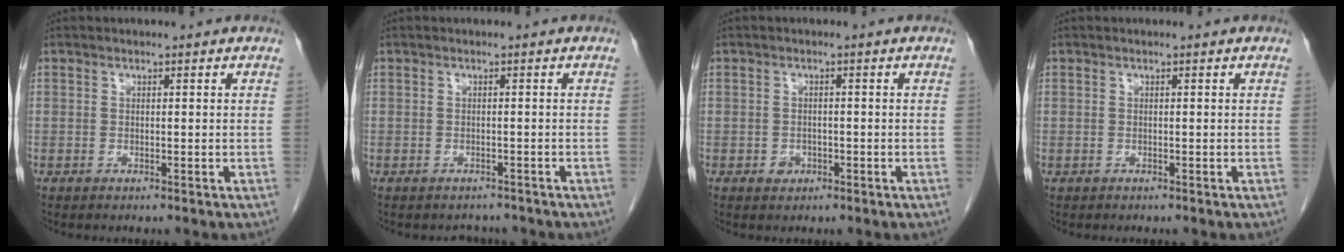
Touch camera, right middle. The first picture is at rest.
{"total": 2.3, "force": [-2.1, 1.1, -0.2], "torque": [-0.002, 0.001, -0.031]}
{"total": 1.6, "force": [-0.8, 1.3, 0.6], "torque": [-0.011, 0.004, -0.008]}
{"total": 0.0}